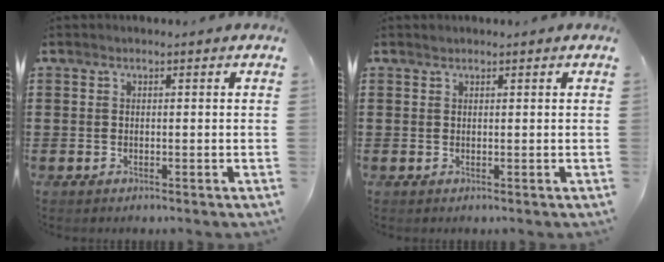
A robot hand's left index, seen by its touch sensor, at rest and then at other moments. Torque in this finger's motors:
{"motor_torque": [0.07, -0.01, 0.04, 0.00]}